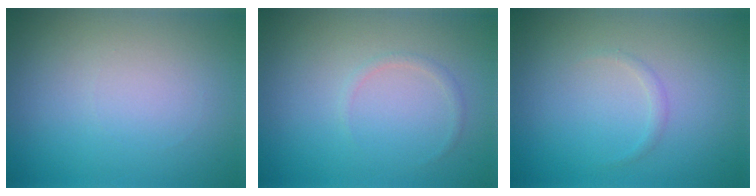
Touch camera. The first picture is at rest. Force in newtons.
{"total": 0.7, "press": 0.7, "slide": 0.0}
{"total": 0.6, "press": 0.6, "slide": 0.1}